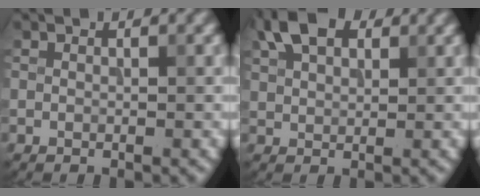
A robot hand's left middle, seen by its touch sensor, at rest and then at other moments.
{"total": 5.3, "force": [2.9, 3.0, 3.3], "torque": [-0.072, 0.014, 0.052]}